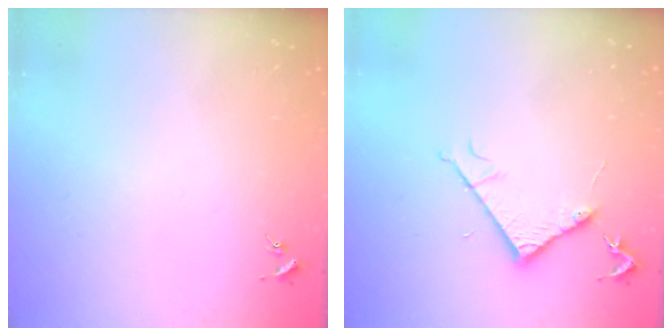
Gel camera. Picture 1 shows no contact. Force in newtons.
{"total": 5.1, "press": 5.1, "slide": 0.6}